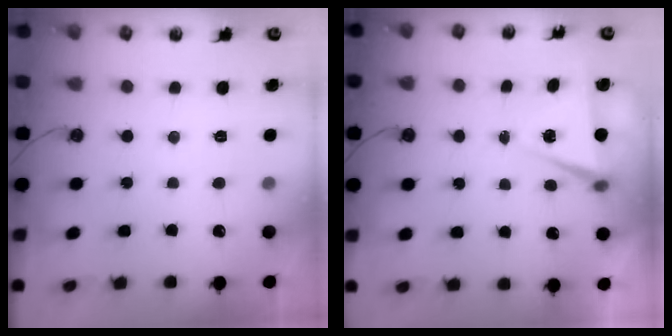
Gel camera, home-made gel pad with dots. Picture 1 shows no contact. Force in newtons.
{"total": 5.6, "press": 3.7, "slide": 4.3}